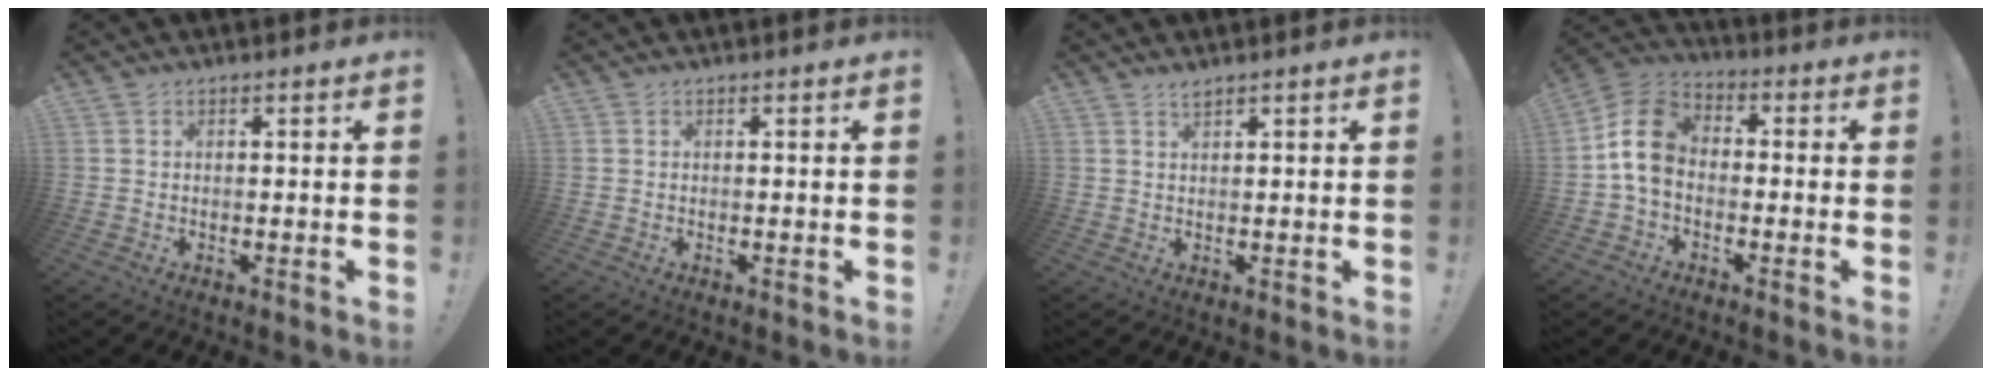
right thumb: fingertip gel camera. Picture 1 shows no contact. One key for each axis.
{"total": 0.0}
{"total": 1.5, "fx": 1.4, "fy": 0.0, "fz": 0.6, "tx": -0.004, "ty": -0.006, "tz": 0.024}
{"total": 12.5, "fx": -0.2, "fy": 9.2, "fz": 8.5, "tx": -0.142, "ty": 0.024, "tz": 0.004}